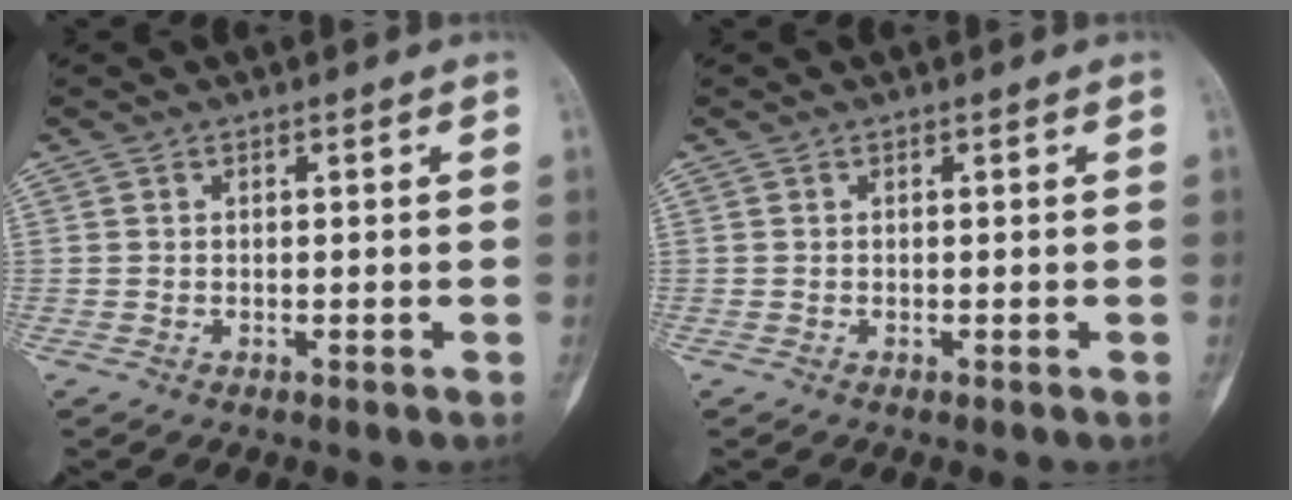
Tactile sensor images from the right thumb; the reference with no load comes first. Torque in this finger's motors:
{"motor_torque": [0.06, -0.04, 0.20, 0.06, 0.12]}